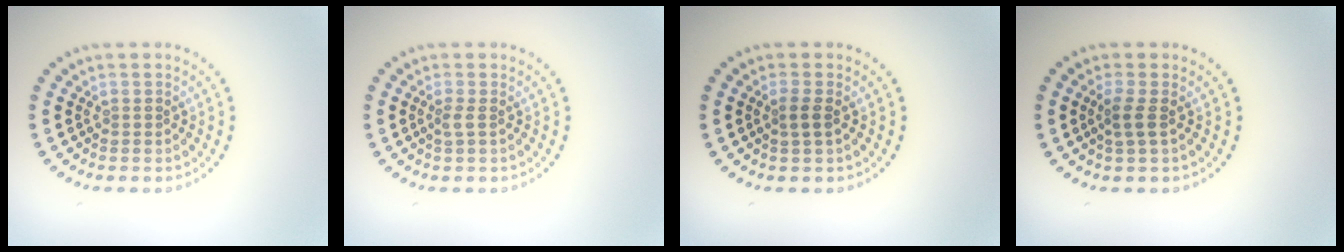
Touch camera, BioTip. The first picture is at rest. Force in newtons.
{"total": 0.9, "press": 0.7, "slide": 0.6}
{"total": 1.3, "press": 1.1, "slide": 0.6}
{"total": 1.6, "press": 1.3, "slide": 0.9}